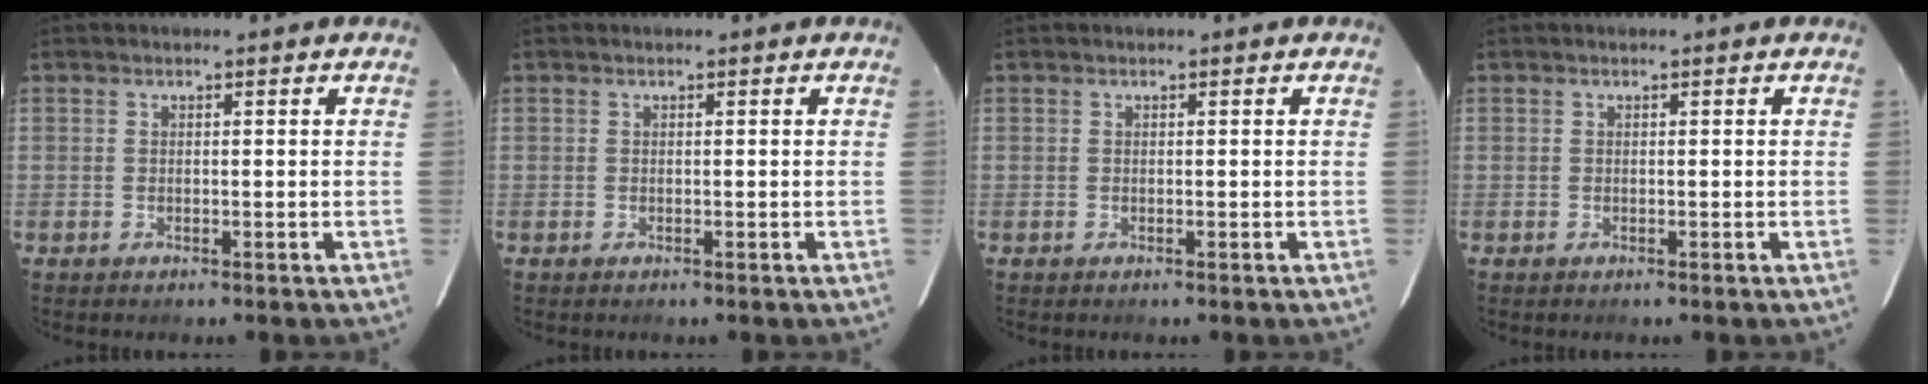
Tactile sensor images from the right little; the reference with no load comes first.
{"total": 0.0}
{"total": 0.0}
{"total": 0.0}